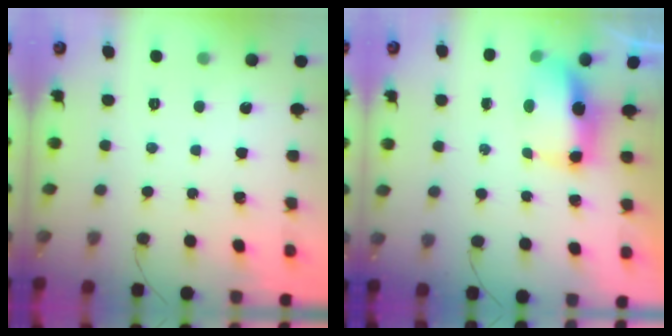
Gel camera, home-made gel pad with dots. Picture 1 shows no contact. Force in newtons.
{"total": 8.0, "press": 7.7, "slide": 1.8}